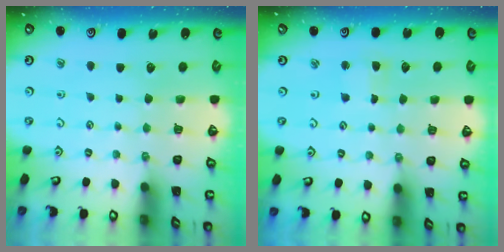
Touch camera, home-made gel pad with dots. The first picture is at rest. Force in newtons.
{"total": 2.7, "press": 2.6, "slide": 0.4}